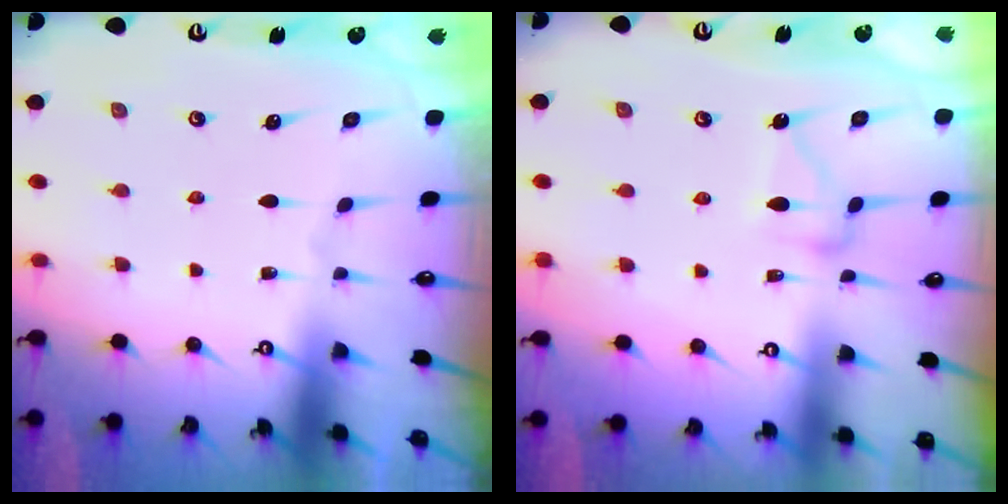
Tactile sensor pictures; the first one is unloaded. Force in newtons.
{"total": 11.5, "press": 11.4, "slide": 0.4}